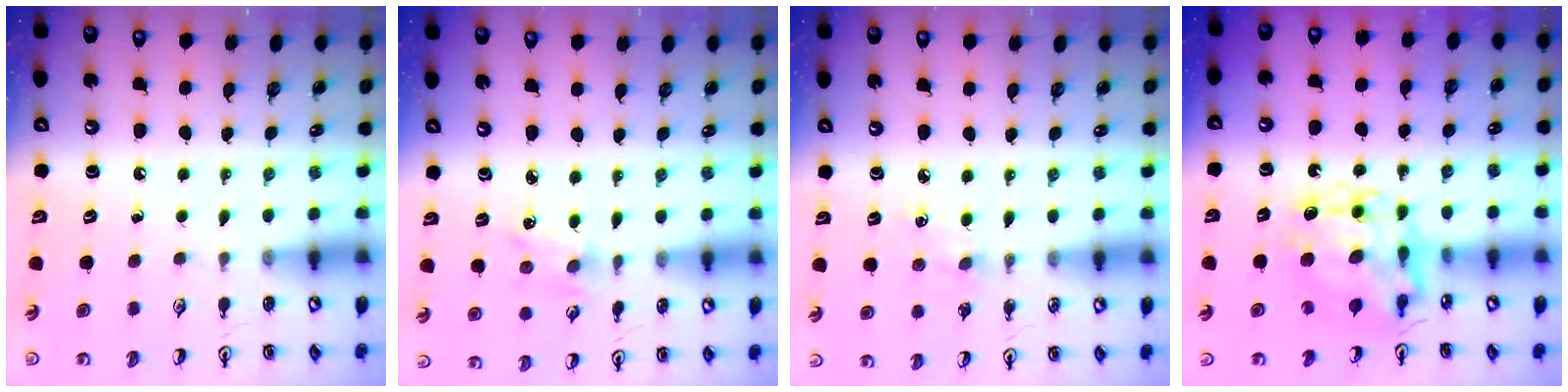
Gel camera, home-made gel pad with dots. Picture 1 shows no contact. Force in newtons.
{"total": 0.9, "press": 0.9, "slide": 0.2}
{"total": 3.2, "press": 3.2, "slide": 0.5}
{"total": 10.0, "press": 10.0, "slide": 0.8}